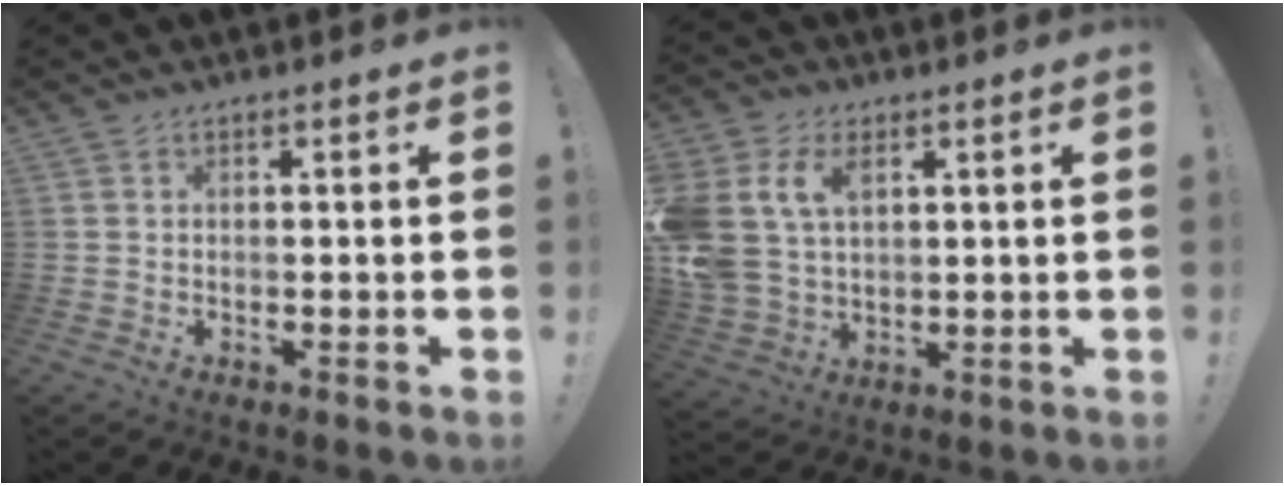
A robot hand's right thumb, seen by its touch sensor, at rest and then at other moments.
{"total": 14.1, "force": [4.9, 10.1, 8.5], "torque": [-0.193, -0.012, 0.096]}